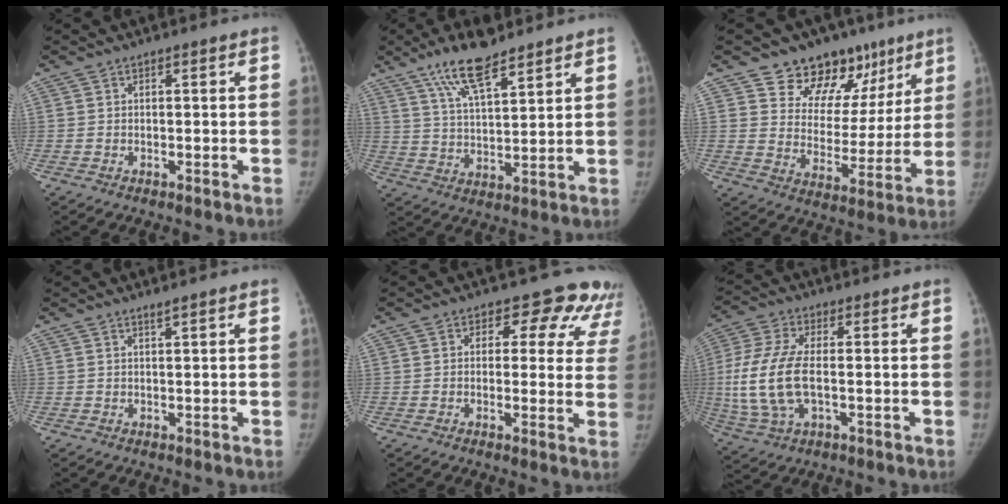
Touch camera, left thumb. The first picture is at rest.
{"total": 11.3, "force": [7.9, 3.3, 7.3], "torque": [-0.120, -0.036, 0.146]}
{"total": 16.8, "force": [11.2, 10.6, 6.6], "torque": [-0.023, -0.049, 0.169]}
{"total": 0.6, "force": [0.6, -0.1, 0.1], "torque": [-0.005, -0.007, 0.013]}
{"total": 11.3, "force": [7.2, 7.1, 5.0], "torque": [0.000, -0.018, 0.059]}
{"total": 13.8, "force": [-1.0, 6.7, 12.0], "torque": [-0.278, 0.001, -0.017]}